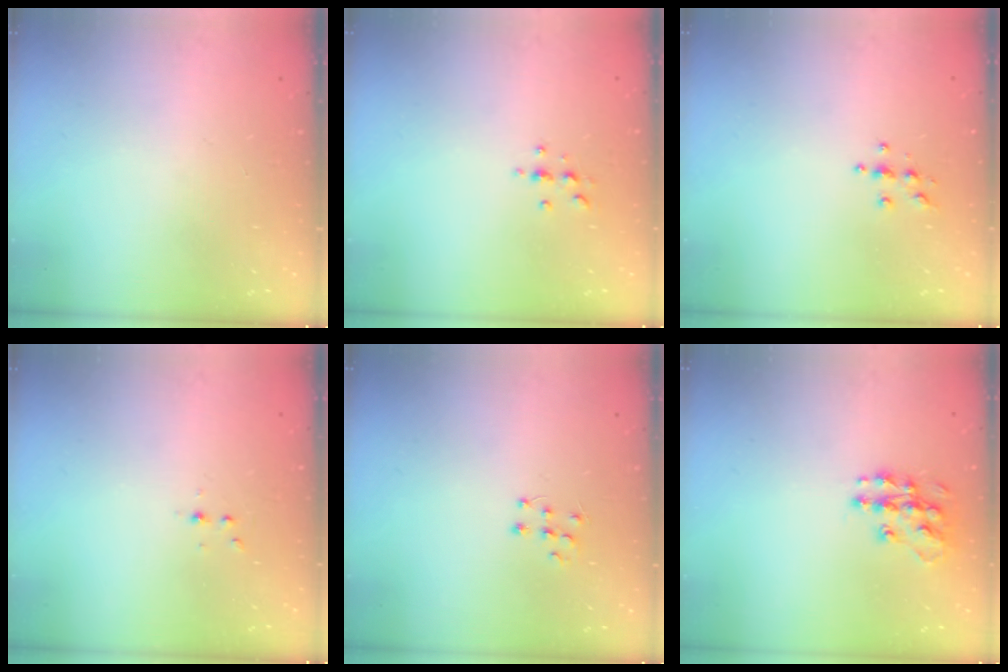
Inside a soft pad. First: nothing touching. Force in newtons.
{"total": 3.0, "press": 3.0, "slide": 0.4}
{"total": 3.7, "press": 3.7, "slide": 0.4}
{"total": 3.0, "press": 2.6, "slide": 1.5}
{"total": 6.2, "press": 6.2, "slide": 0.4}
{"total": 10.4, "press": 10.4, "slide": 0.4}